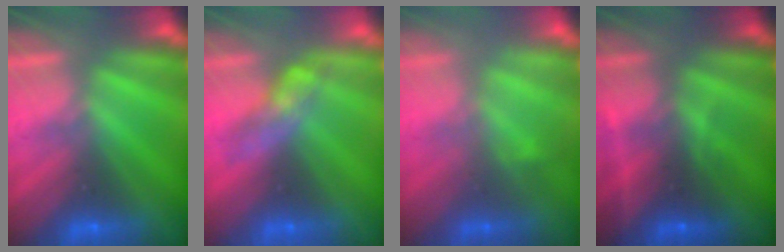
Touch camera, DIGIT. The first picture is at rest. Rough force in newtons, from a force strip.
{"total": 2.7}
{"total": 2.6}
{"total": 2.4}